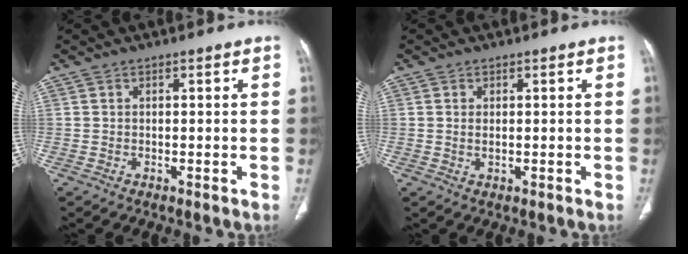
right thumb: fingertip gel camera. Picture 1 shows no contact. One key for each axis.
{"total": 1.1, "fx": 0.2, "fy": 0.5, "fz": 1.0, "tx": -0.022, "ty": -0.002, "tz": 0.007}